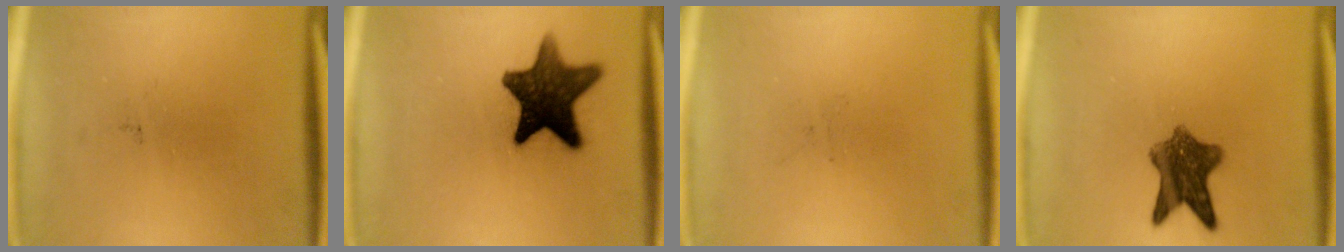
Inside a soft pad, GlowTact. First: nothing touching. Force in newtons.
{"total": 13.2}
{"total": 0.0}
{"total": 8.0}